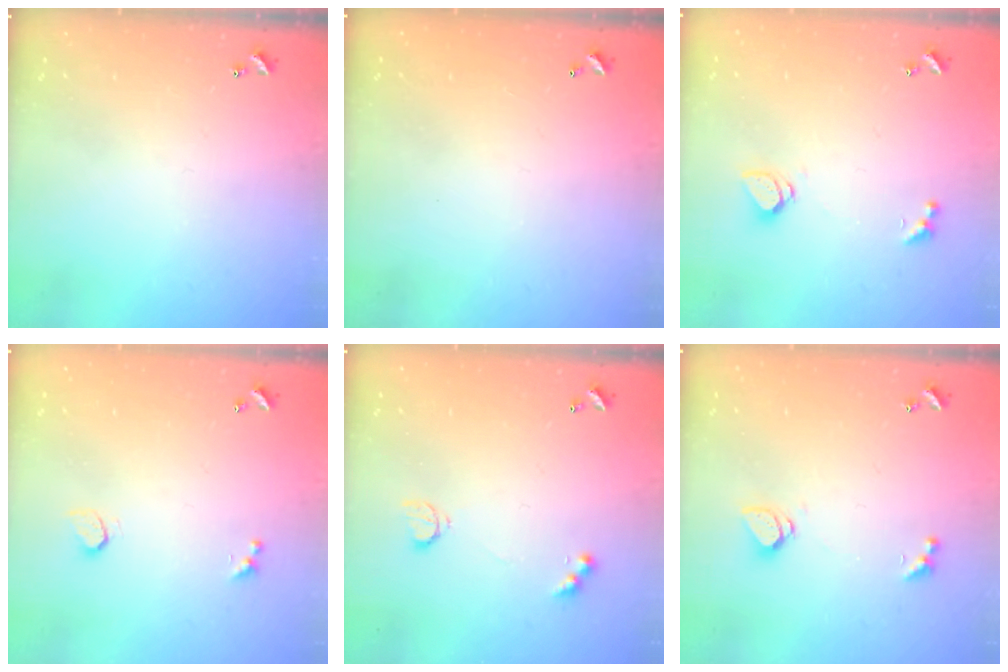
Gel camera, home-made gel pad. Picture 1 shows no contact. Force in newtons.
{"total": 2.8, "press": 2.8, "slide": 0.1}
{"total": 1.2, "press": 1.1, "slide": 0.5}
{"total": 0.9, "press": 0.8, "slide": 0.4}
{"total": 4.1, "press": 4.0, "slide": 0.7}
{"total": 1.2, "press": 1.1, "slide": 0.5}